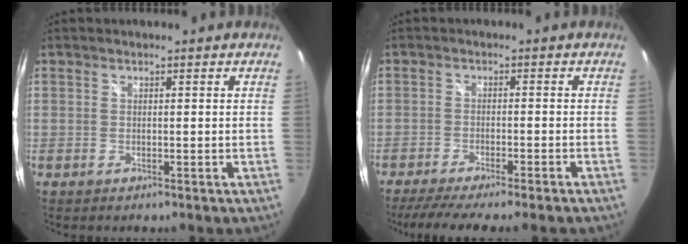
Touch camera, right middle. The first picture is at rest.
{"total": 9.8, "force": [-8.3, -0.1, 5.1], "torque": [-0.109, -0.026, -0.126]}